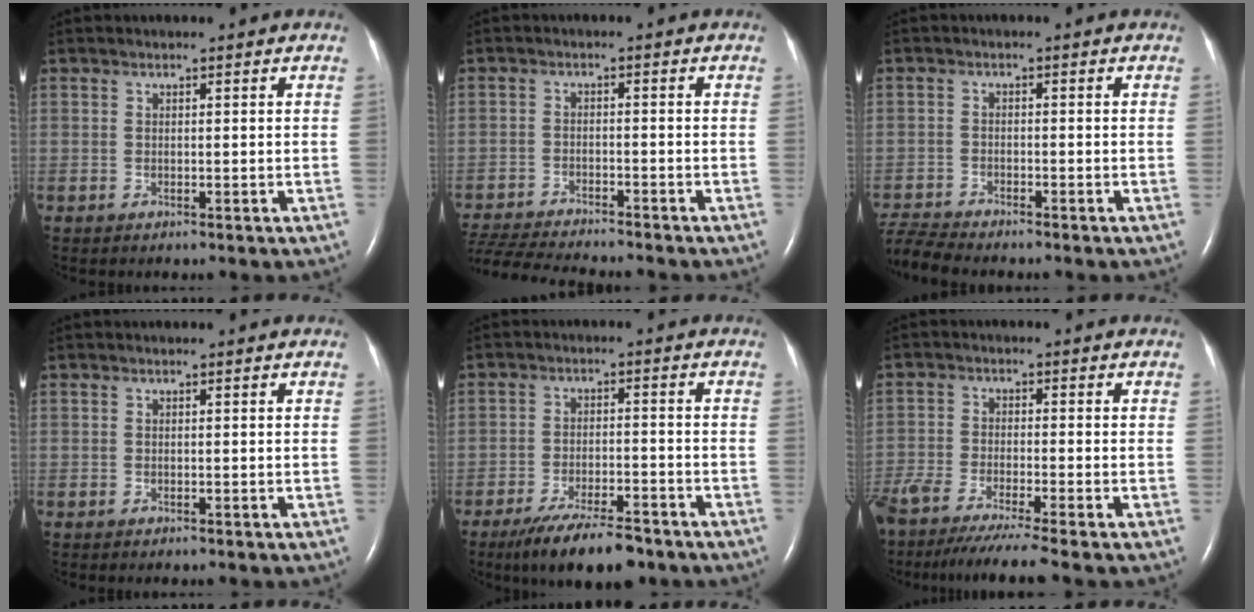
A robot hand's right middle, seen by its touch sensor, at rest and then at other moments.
{"total": 13.2, "force": [-12.2, 1.2, 5.0], "torque": [-0.096, -0.016, -0.190]}
{"total": 5.2, "force": [-5.2, -0.3, 0.8], "torque": [-0.022, -0.015, -0.097]}
{"total": 1.1, "force": [-0.9, 0.2, 0.5], "torque": [-0.009, -0.003, -0.010]}
{"total": 10.5, "force": [-8.1, 2.3, 6.2], "torque": [-0.105, -0.020, -0.135]}
{"total": 11.9, "force": [-10.2, -1.0, 6.1], "torque": [-0.084, -0.039, -0.165]}